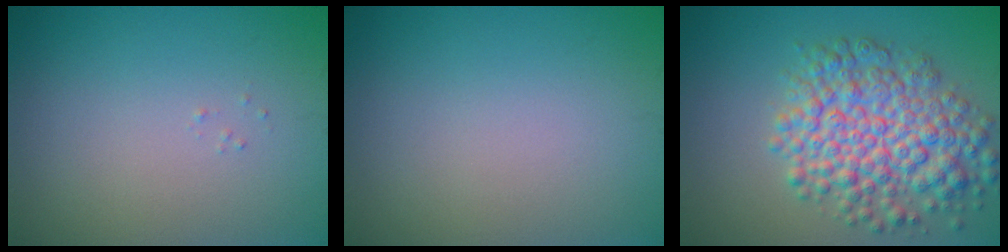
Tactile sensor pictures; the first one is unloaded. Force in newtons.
{"total": 0.0}
{"total": 7.4, "press": 7.4, "slide": 0.2}